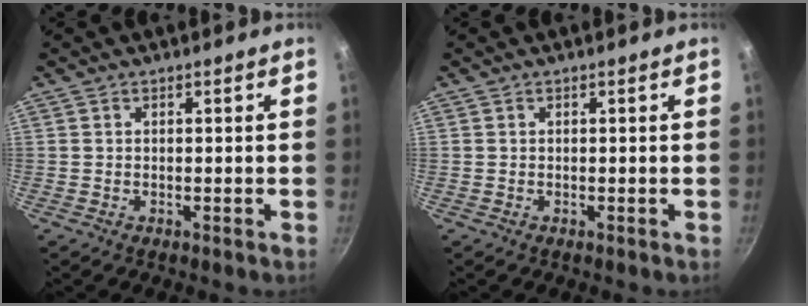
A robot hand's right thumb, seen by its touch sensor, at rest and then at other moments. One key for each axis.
{"total": 0.0}